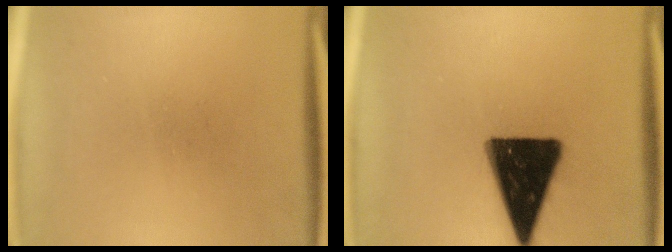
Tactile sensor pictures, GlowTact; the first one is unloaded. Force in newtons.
{"total": 17.4}